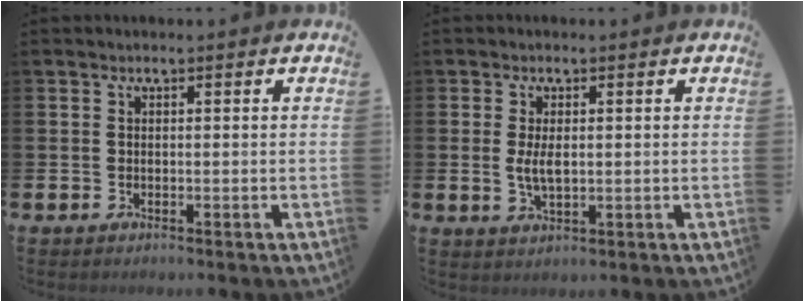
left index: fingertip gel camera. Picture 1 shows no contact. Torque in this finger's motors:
{"motor_torque": [0.85, 0.04, 0.15, 0.16]}